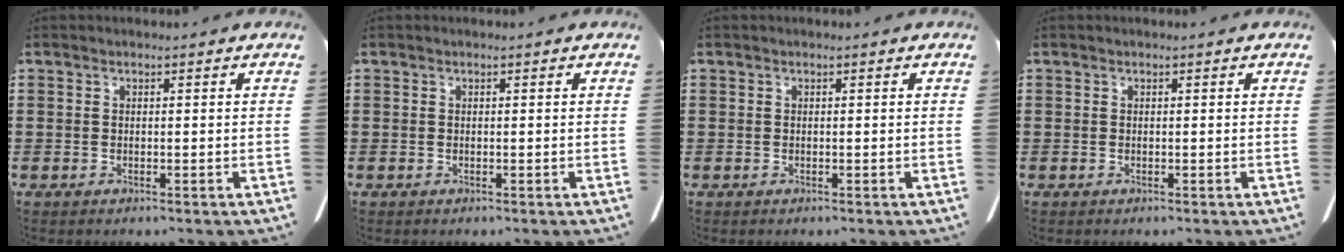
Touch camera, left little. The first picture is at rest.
{"total": 0.0}
{"total": 0.0}
{"total": 0.0}